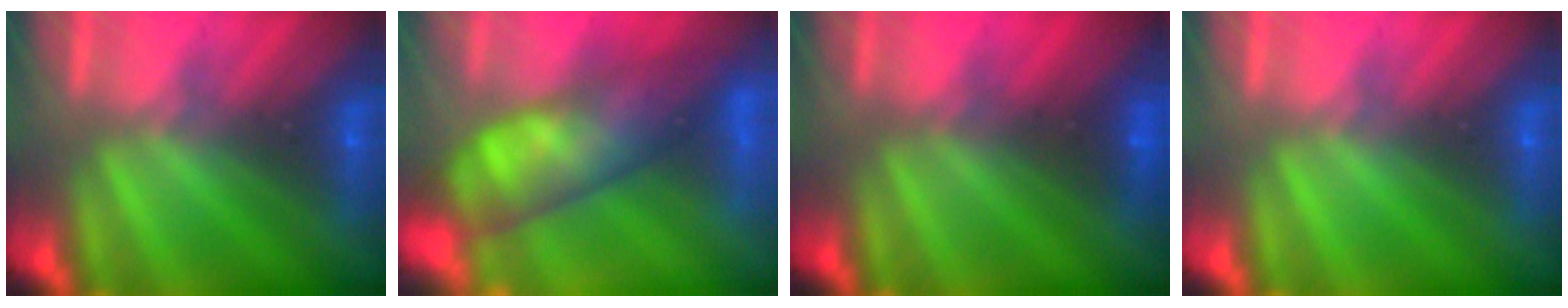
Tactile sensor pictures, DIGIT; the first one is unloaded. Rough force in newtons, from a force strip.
{"total": 10.0}
{"total": 2.4}
{"total": 0.0}